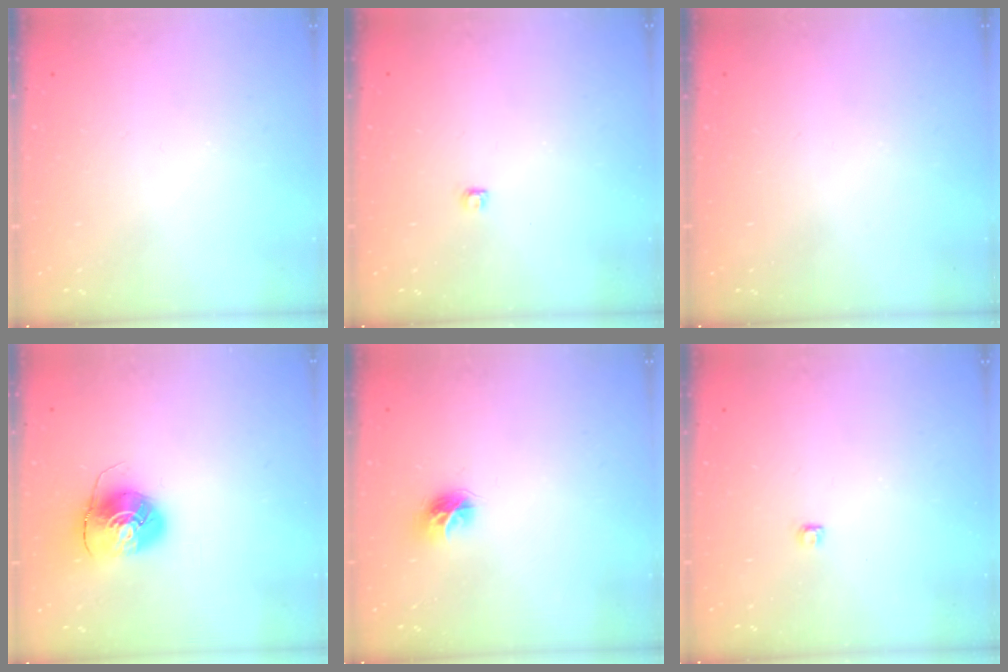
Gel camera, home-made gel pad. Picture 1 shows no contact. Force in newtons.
{"total": 2.8, "press": 2.7, "slide": 0.3}
{"total": 0.0}
{"total": 8.5, "press": 8.5, "slide": 0.1}
{"total": 7.5, "press": 7.5, "slide": 0.4}
{"total": 2.8, "press": 2.7, "slide": 0.3}